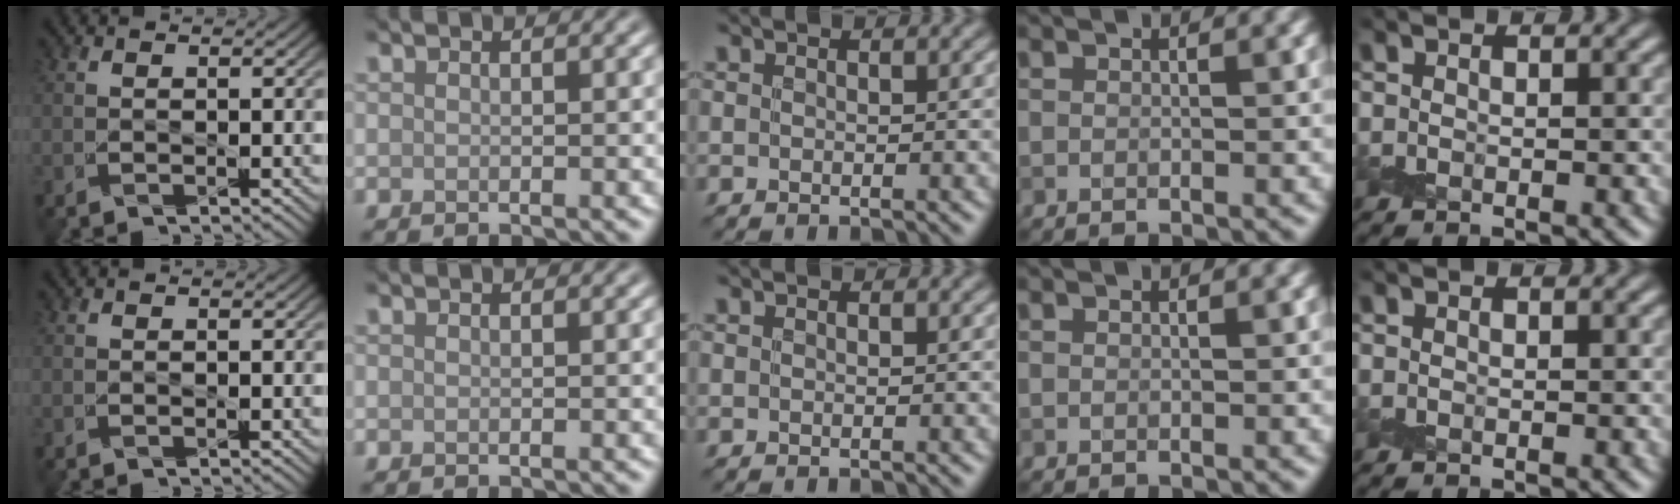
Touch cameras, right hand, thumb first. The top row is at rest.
{}